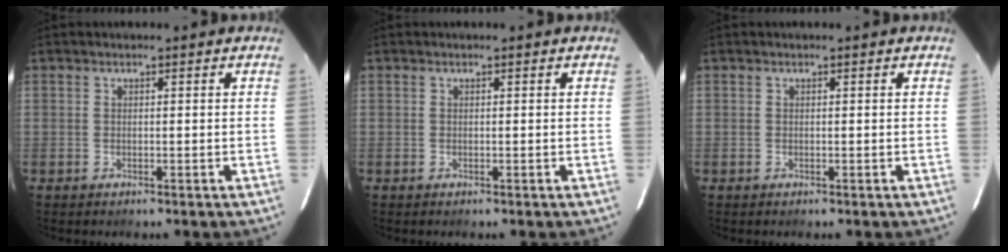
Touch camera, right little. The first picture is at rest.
{"total": 0.0}
{"total": 0.0}